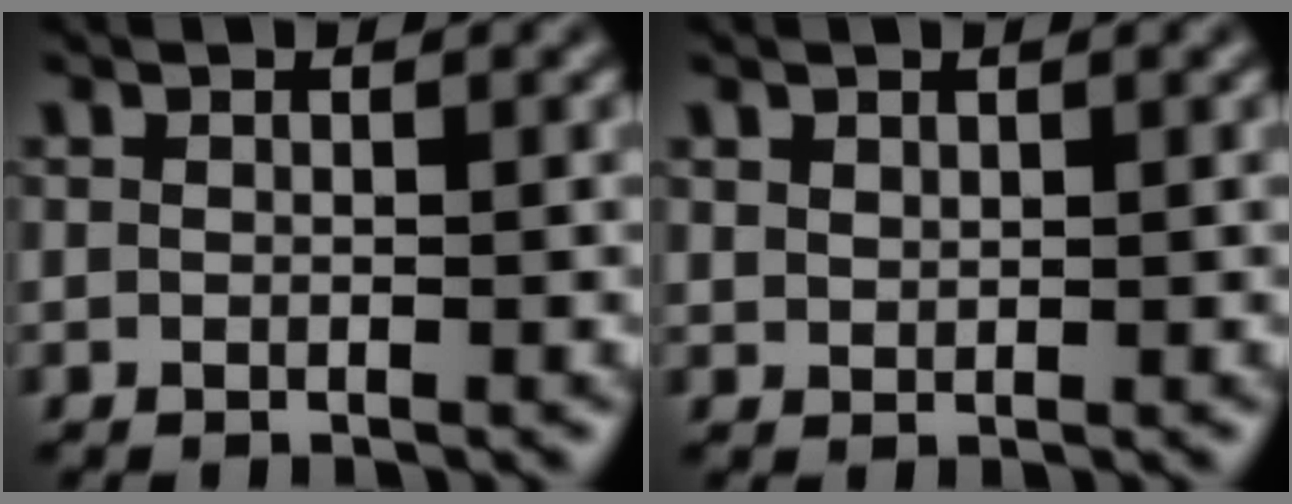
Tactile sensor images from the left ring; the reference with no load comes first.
{"total": 1.0, "force": [0.8, 0.5, 0.2], "torque": [-0.006, -0.001, 0.019]}